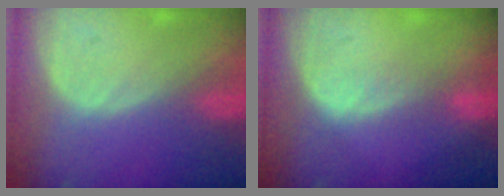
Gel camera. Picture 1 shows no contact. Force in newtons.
{"total": 2.0, "press": 2.0, "slide": 0.1}